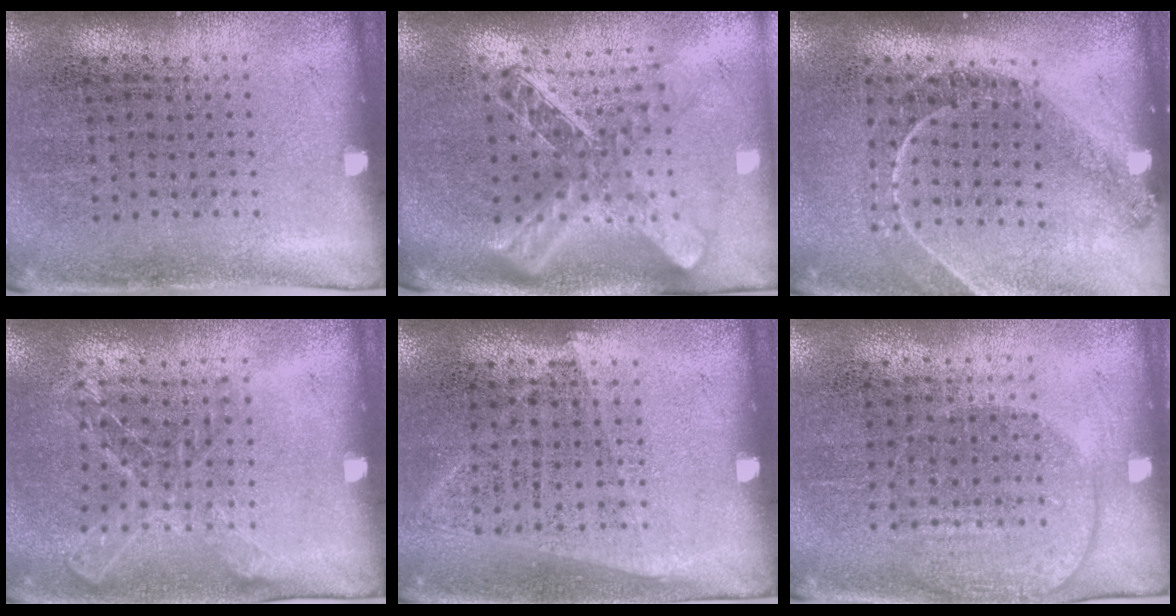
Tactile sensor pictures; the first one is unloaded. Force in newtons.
{"total": 2.6, "press": 1.9, "slide": 1.7}
{"total": 1.2, "press": 1.2, "slide": 0.2}
{"total": 1.1, "press": 1.1, "slide": 0.1}
{"total": 1.0, "press": 0.9, "slide": 0.4}
{"total": 1.4, "press": 1.2, "slide": 0.7}